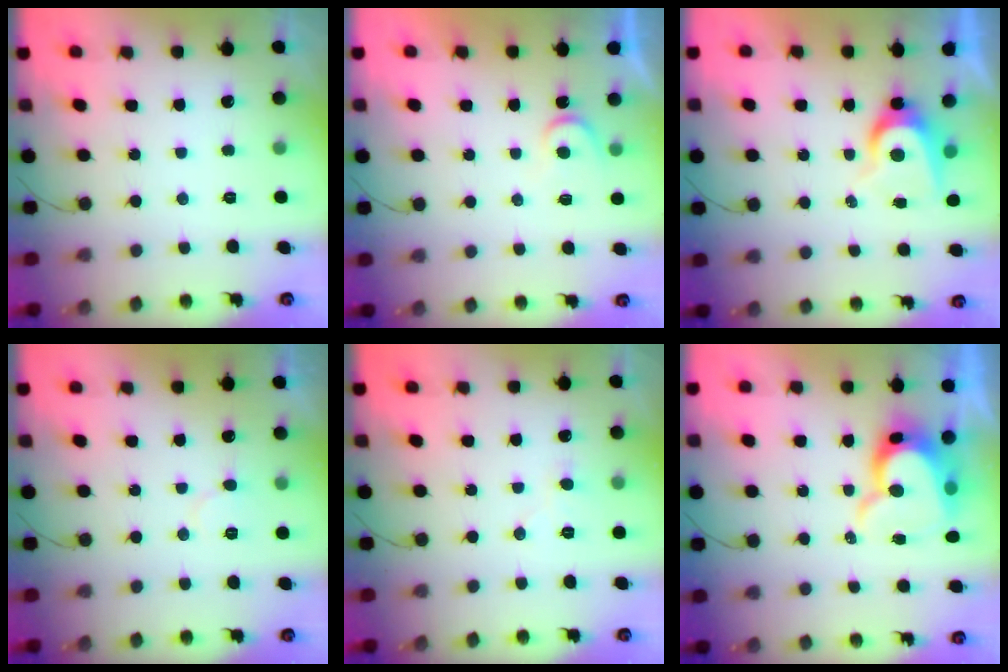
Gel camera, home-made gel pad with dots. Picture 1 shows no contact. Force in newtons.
{"total": 4.4, "press": 4.4, "slide": 0.5}
{"total": 7.0, "press": 6.9, "slide": 0.4}
{"total": 5.5, "press": 5.5, "slide": 0.4}
{"total": 5.8, "press": 5.7, "slide": 0.5}
{"total": 13.0, "press": 13.0, "slide": 1.1}